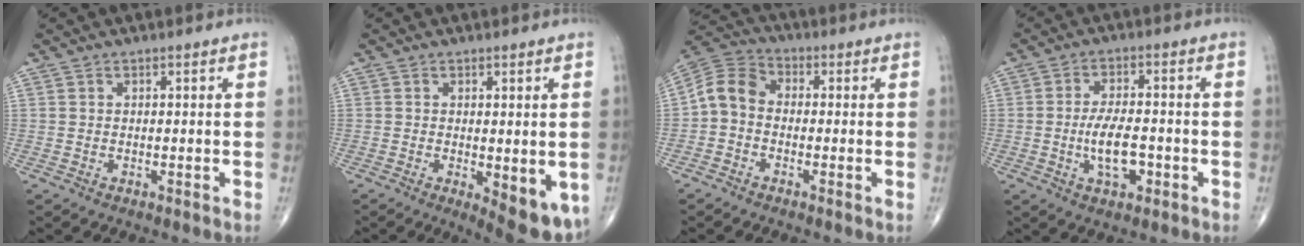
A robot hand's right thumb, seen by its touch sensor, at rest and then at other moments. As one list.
[{"total": 8.7, "force": [-2.3, 3.3, 7.7], "torque": [-0.093, -0.020, -0.024]}, {"total": 7.2, "force": [-1.2, 5.5, 4.5], "torque": [-0.074, 0.027, -0.044]}, {"total": 7.5, "force": [-1.8, 3.4, 6.4], "torque": [-0.115, 0.007, -0.031]}]